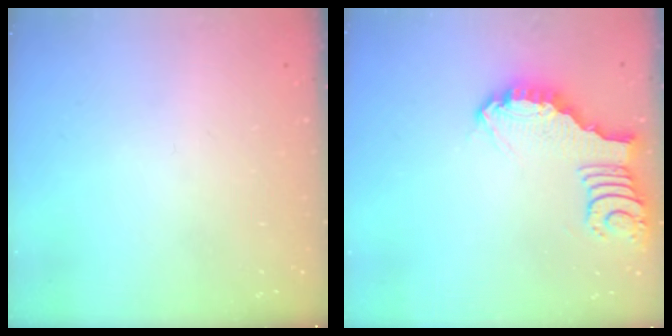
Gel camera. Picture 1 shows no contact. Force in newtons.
{"total": 3.8, "press": 3.8, "slide": 0.1}